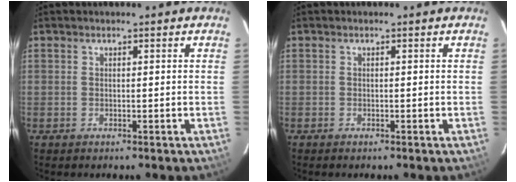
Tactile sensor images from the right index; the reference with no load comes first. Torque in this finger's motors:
{"motor_torque": [-0.09, -0.12, 0.08, 0.00]}